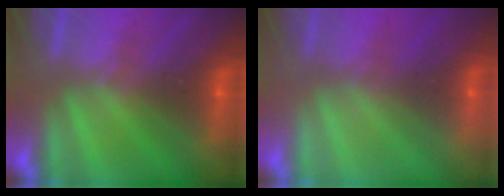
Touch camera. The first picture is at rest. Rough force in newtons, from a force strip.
{"total": 2.9}